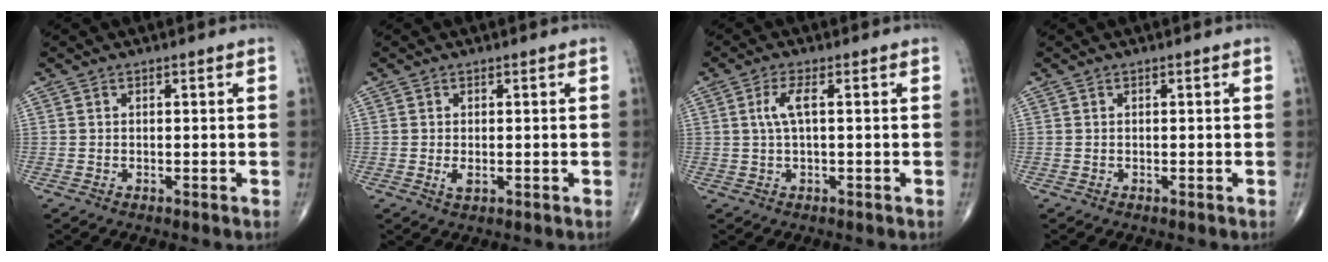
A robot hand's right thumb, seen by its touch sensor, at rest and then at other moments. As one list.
[{"total": 1.6, "force": [-0.3, 0.7, 1.4], "torque": [-0.029, -0.006, -0.005]}, {"total": 3.3, "force": [0.5, 0.7, 3.2], "torque": [-0.083, 0.010, 0.011]}, {"total": 0.0}]